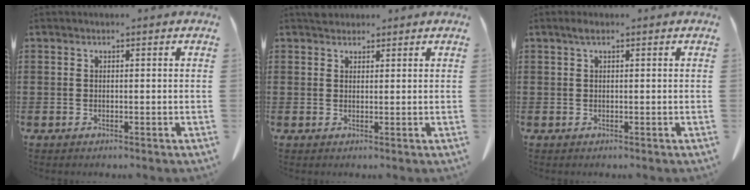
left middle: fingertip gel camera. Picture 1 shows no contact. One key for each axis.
{"total": 1.8, "fx": 1.6, "fy": 0.8, "fz": 0.2, "tx": -0.008, "ty": 0.004, "tz": 0.032}
{"total": 1.0, "fx": 0.4, "fy": 0.2, "fz": 0.9, "tx": -0.018, "ty": 0.004, "tz": 0.006}